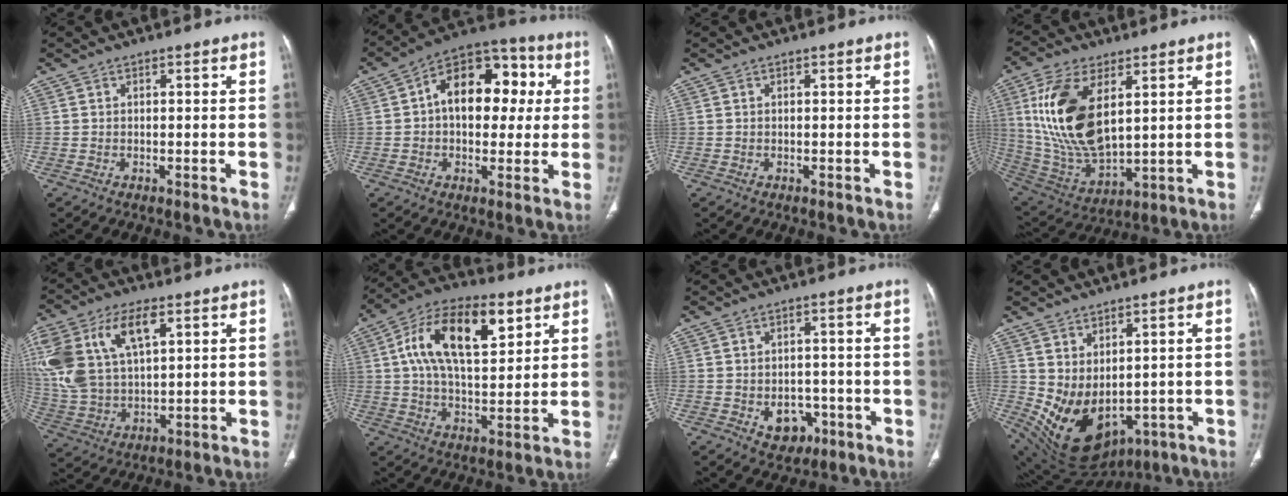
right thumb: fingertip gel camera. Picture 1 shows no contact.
{"total": 16.5, "force": [2.3, 10.7, 12.4], "torque": [-0.137, 0.035, 0.026]}
{"total": 0.0}
{"total": 19.4, "force": [5.2, 9.8, 15.9], "torque": [-0.313, -0.027, 0.112]}
{"total": 20.4, "force": [7.7, 11.0, 15.3], "torque": [-0.347, 0.002, 0.153]}
{"total": 17.9, "force": [6.4, 8.7, 14.3], "torque": [-0.231, 0.000, 0.106]}
{"total": 6.1, "force": [-2.2, 4.7, 3.2], "torque": [-0.017, 0.015, -0.021]}
{"total": 13.0, "force": [-0.8, 8.5, 9.9], "torque": [-0.161, -0.017, 0.028]}